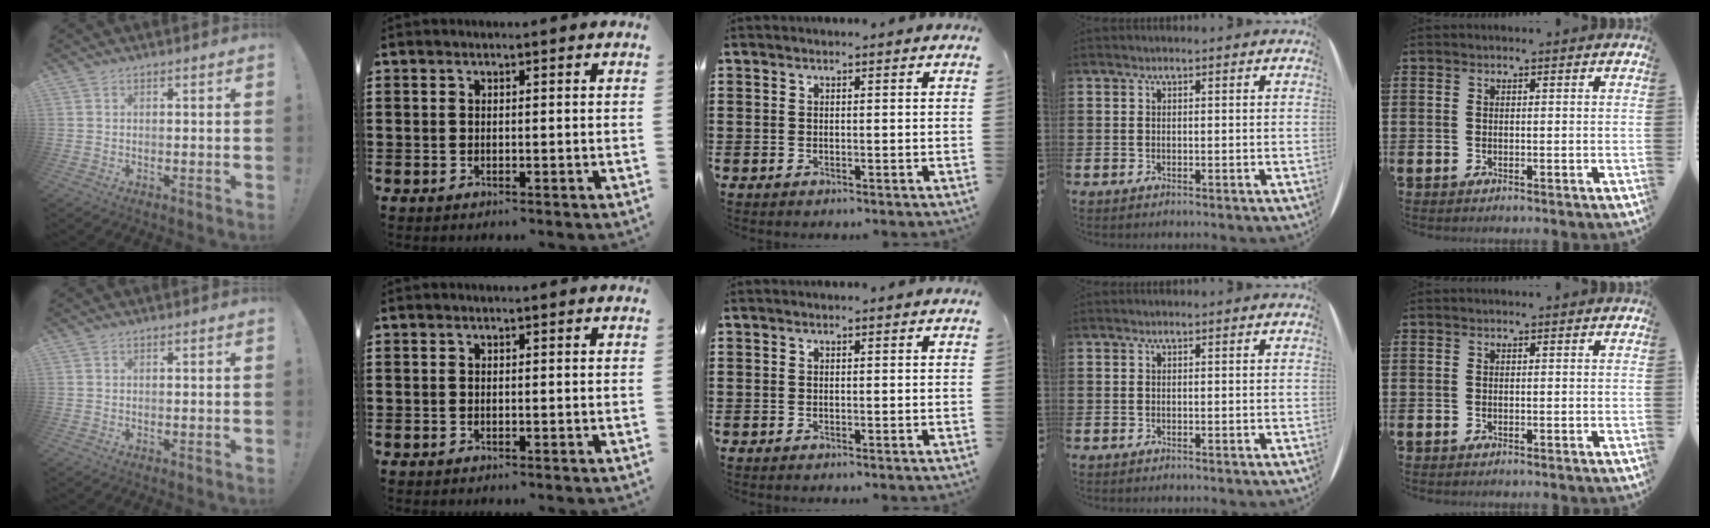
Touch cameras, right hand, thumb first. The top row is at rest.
{}